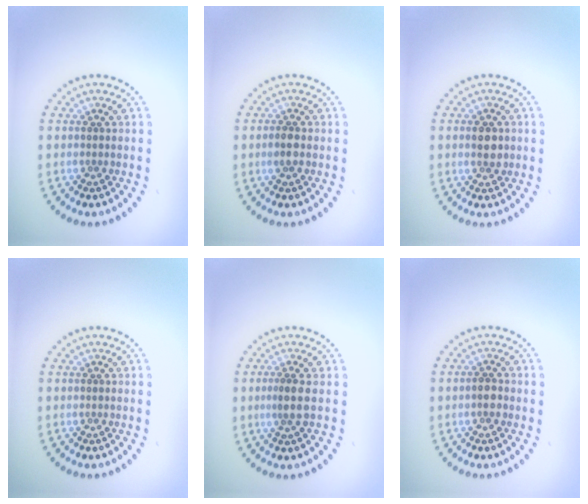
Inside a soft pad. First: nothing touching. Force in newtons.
{"total": 1.2, "press": 1.2, "slide": 0.3}
{"total": 1.9, "press": 1.9, "slide": 0.1}
{"total": 0.0}
{"total": 1.7, "press": 1.2, "slide": 1.1}
{"total": 1.2, "press": 1.1, "slide": 0.5}